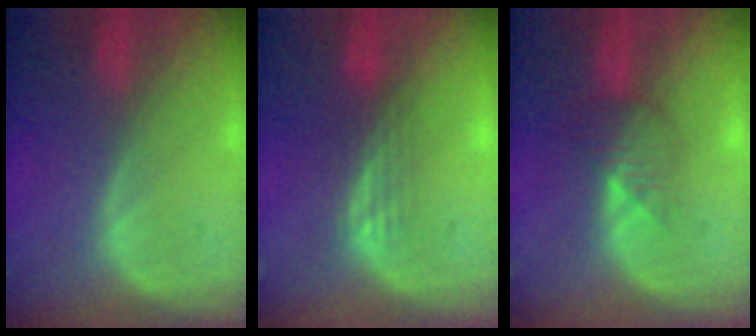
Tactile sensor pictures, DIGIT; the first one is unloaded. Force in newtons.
{"total": 2.9, "press": 2.5, "slide": 1.5}
{"total": 3.5, "press": 3.1, "slide": 1.6}